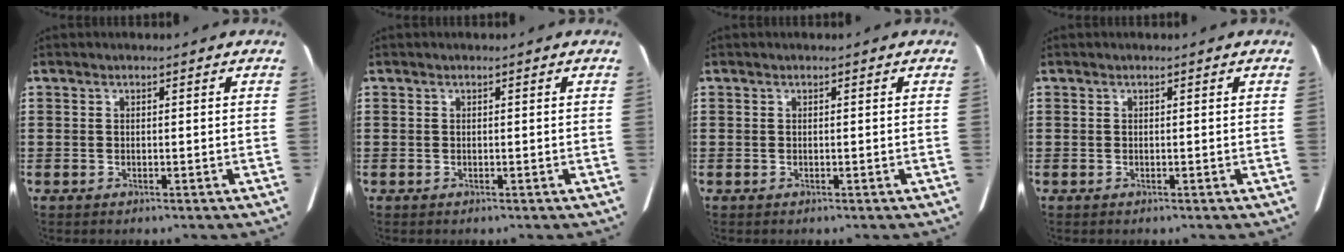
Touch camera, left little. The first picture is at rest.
{"total": 0.0}
{"total": 0.0}
{"total": 0.0}